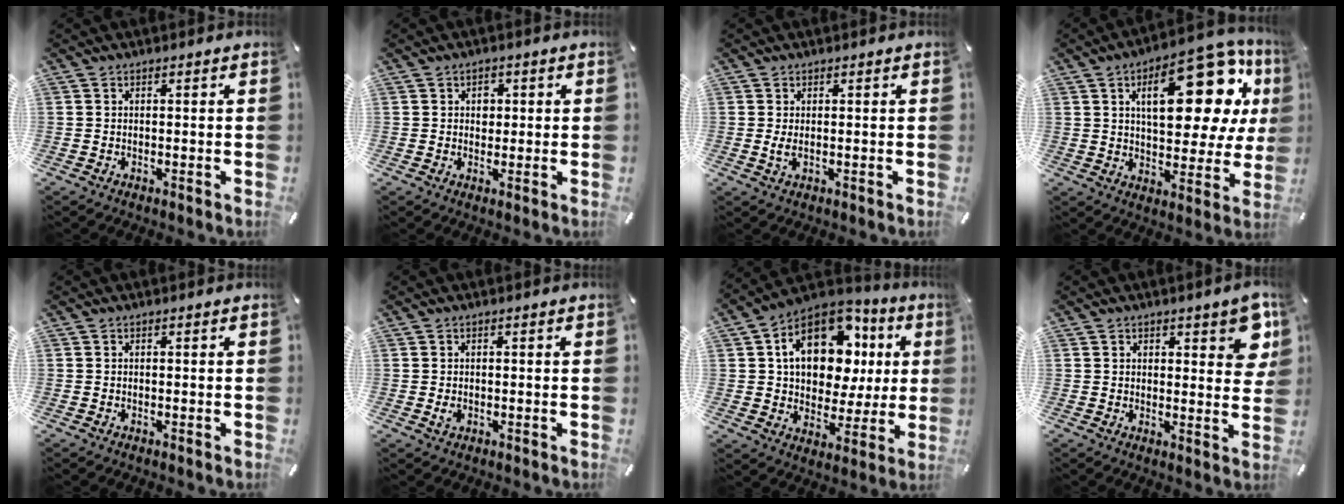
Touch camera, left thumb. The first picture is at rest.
{"total": 2.8, "force": [0.4, 2.4, 1.4], "torque": [-0.006, -0.004, -0.001]}
{"total": 2.4, "force": [0.2, 1.0, 2.1], "torque": [-0.041, -0.004, -0.001]}
{"total": 23.9, "force": [9.6, 10.8, 19.0], "torque": [-0.257, -0.053, 0.148]}
{"total": 0.0}
{"total": 1.5, "force": [-0.1, 1.2, 0.9], "torque": [-0.010, -0.001, -0.004]}
{"total": 17.9, "force": [5.7, 12.3, 11.7], "torque": [-0.192, -0.018, 0.103]}
{"total": 6.6, "force": [3.5, 3.2, 4.6], "torque": [-0.047, -0.017, 0.056]}